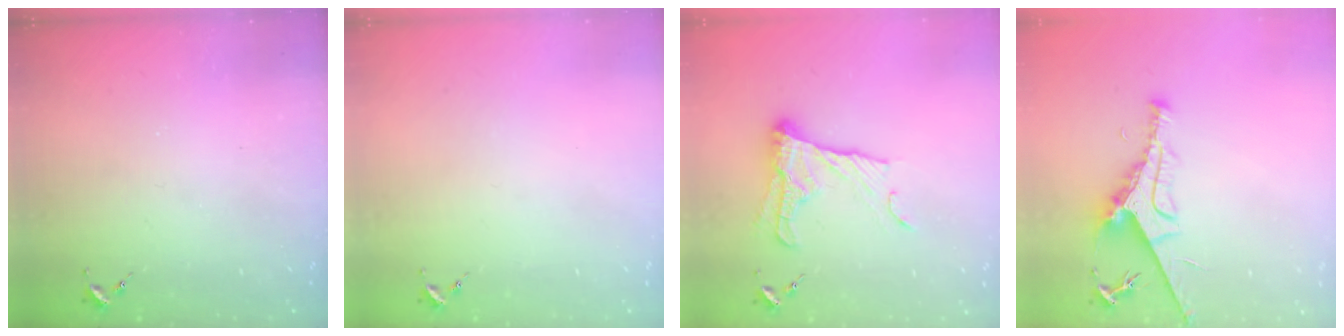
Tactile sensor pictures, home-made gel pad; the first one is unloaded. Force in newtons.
{"total": 0.0}
{"total": 14.9, "press": 14.8, "slide": 1.3}
{"total": 8.7, "press": 8.7, "slide": 1.1}